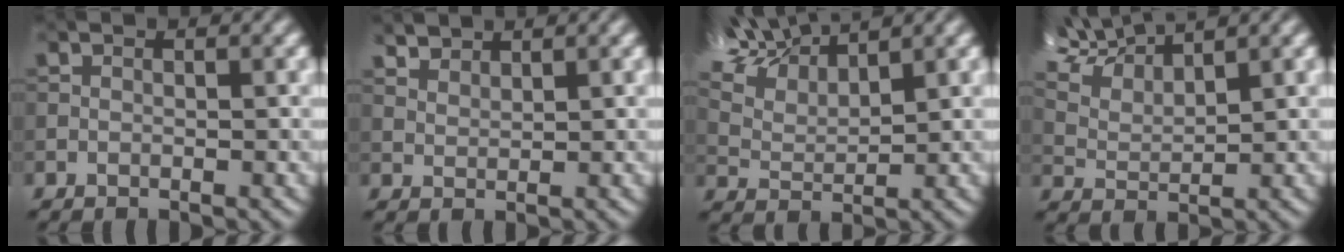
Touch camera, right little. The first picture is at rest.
{"total": 1.4, "force": [0.8, -0.8, -0.7], "torque": [-0.007, -0.011, 0.049]}
{"total": 7.1, "force": [6.3, 1.2, 3.0], "torque": [-0.098, 0.013, 0.123]}
{"total": 6.3, "force": [5.7, 0.8, 2.5], "torque": [-0.079, 0.015, 0.110]}